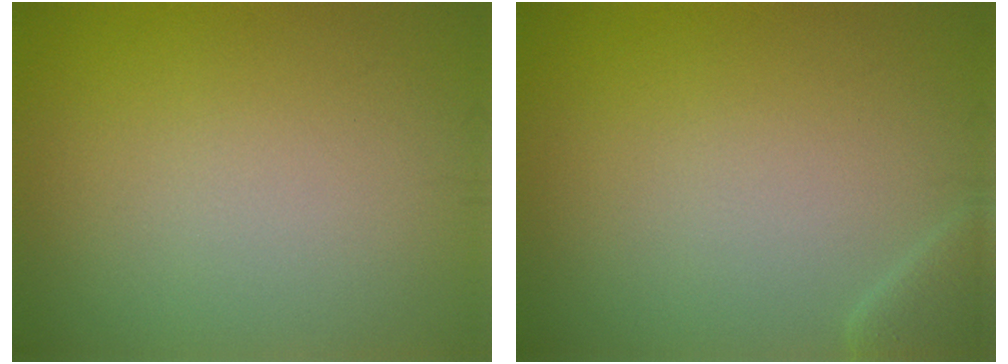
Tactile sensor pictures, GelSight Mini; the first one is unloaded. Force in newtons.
{"total": 1.9, "press": 1.9, "slide": 0.2}